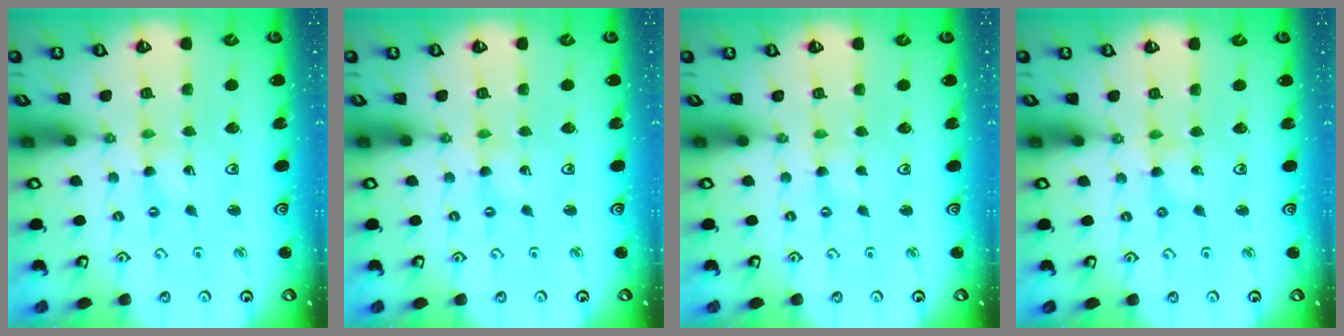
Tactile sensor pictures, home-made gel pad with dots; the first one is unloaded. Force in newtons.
{"total": 0.0}
{"total": 0.0}
{"total": 0.0}